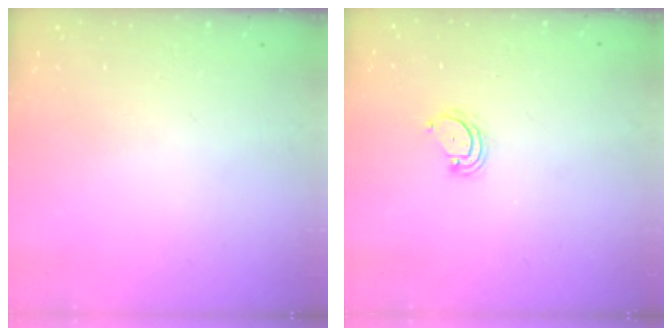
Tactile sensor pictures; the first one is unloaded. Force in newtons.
{"total": 2.3, "press": 2.3, "slide": 0.2}